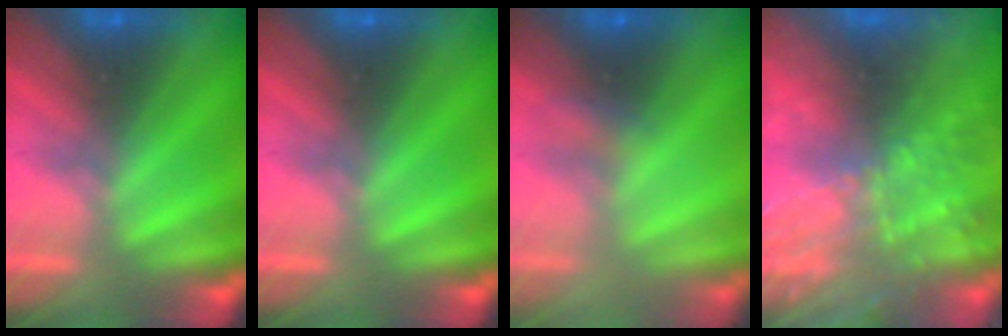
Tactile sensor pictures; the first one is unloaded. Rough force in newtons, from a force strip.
{"total": 0.0}
{"total": 2.1}
{"total": 8.0}